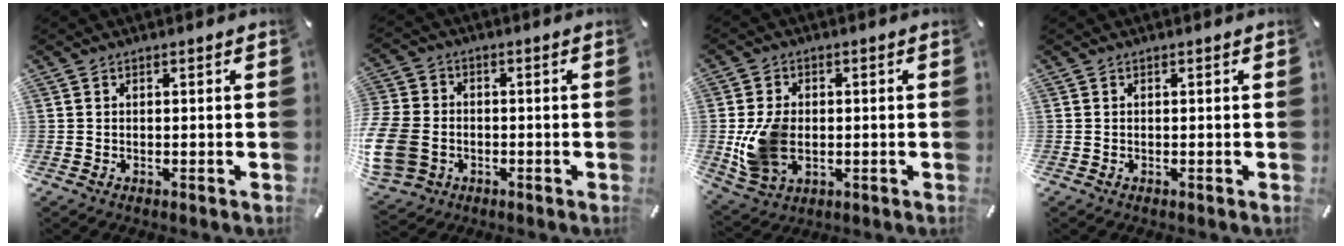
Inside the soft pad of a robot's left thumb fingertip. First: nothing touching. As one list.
[{"total": 11.5, "force": [-2.4, 9.6, 5.9], "torque": [-0.133, 0.019, -0.044]}, {"total": 10.6, "force": [-1.0, 7.8, 7.1], "torque": [-0.158, 0.004, -0.013]}, {"total": 0.0}]